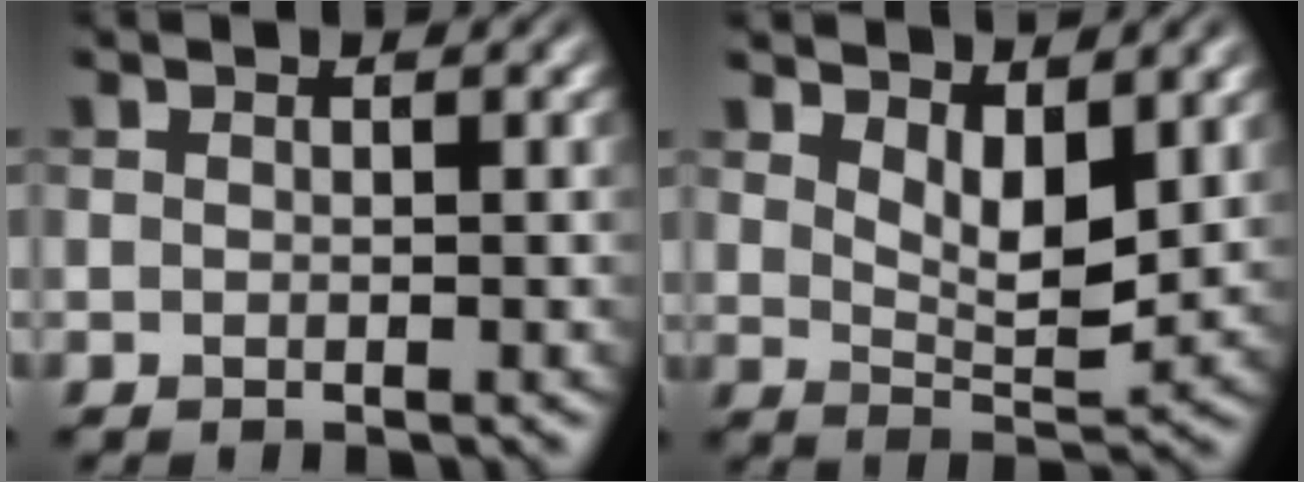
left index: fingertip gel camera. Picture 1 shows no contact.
{"total": 4.3, "force": [2.2, 1.9, 3.3], "torque": [-0.060, -0.014, 0.041]}